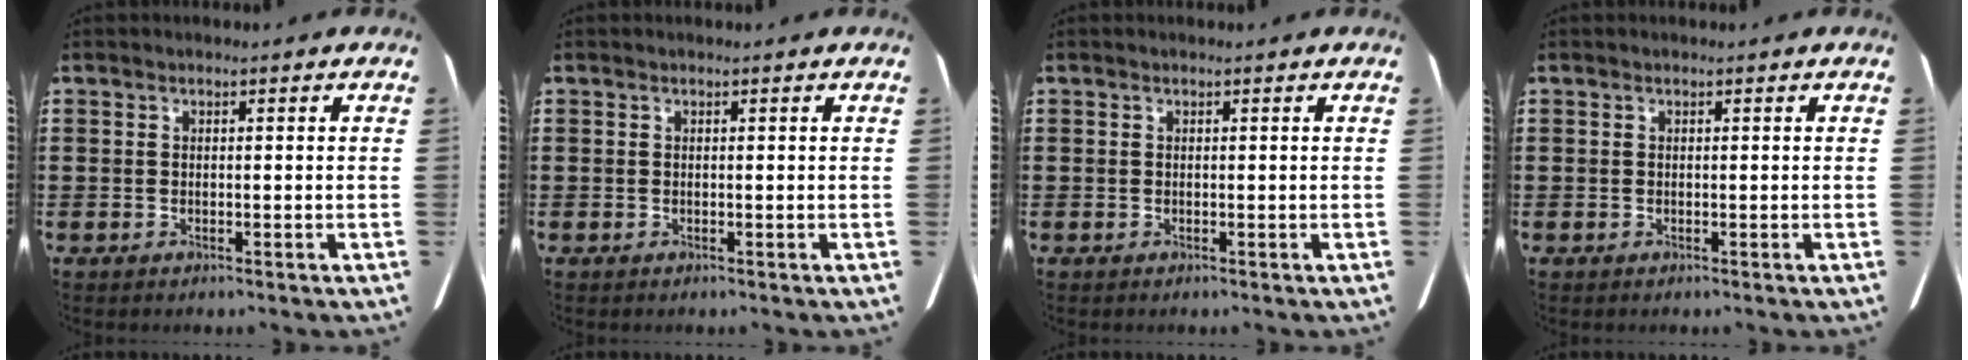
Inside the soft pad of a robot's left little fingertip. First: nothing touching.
{"total": 0.0}
{"total": 0.0}
{"total": 0.0}